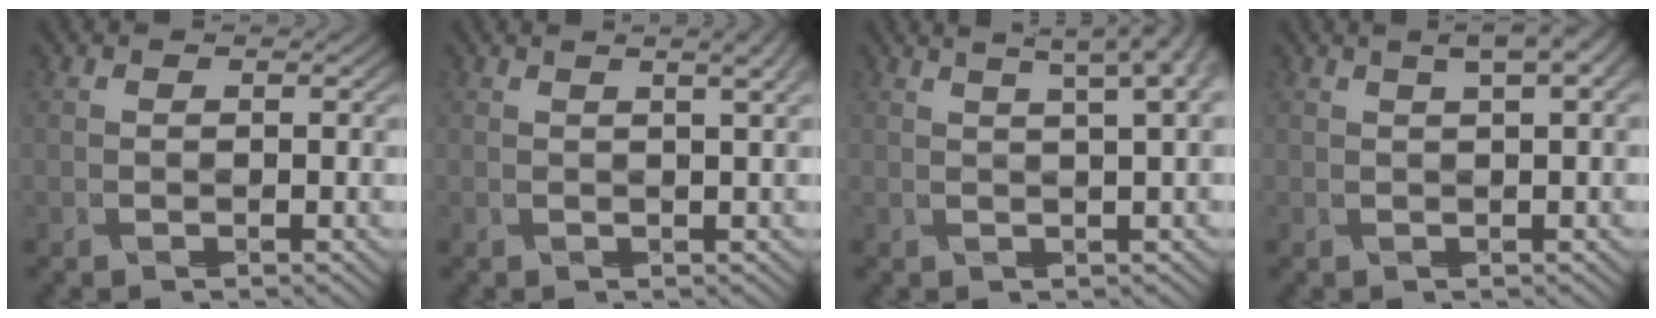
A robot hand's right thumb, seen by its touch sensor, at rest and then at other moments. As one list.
[{"total": 2.7, "force": [1.2, 0.4, 2.4], "torque": [-0.035, 0.005, 0.025]}, {"total": 6.8, "force": [3.6, 1.2, 5.7], "torque": [-0.073, 0.025, 0.047]}, {"total": 3.9, "force": [1.7, 0.9, 3.4], "torque": [-0.068, 0.008, 0.029]}]